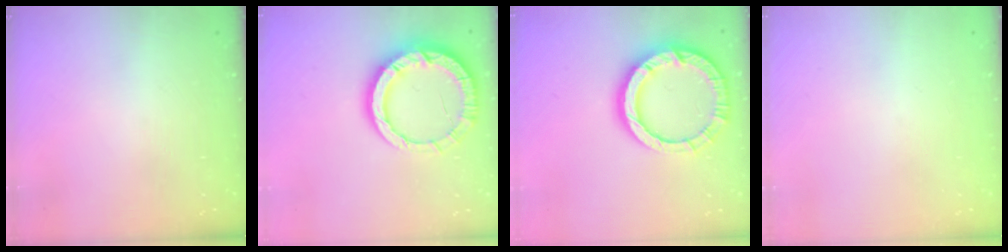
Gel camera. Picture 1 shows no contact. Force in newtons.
{"total": 13.6, "press": 13.5, "slide": 1.4}
{"total": 15.1, "press": 15.0, "slide": 1.5}
{"total": 0.0}